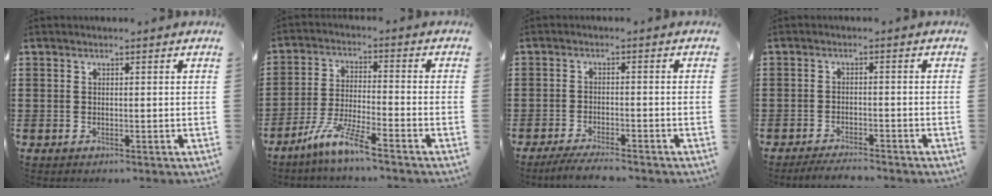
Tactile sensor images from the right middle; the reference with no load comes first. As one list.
[{"total": 7.2, "force": [-5.7, 0.1, 4.4], "torque": [-0.100, -0.013, -0.113]}, {"total": 3.3, "force": [-3.1, 0.0, 1.2], "torque": [-0.027, -0.005, -0.062]}, {"total": 2.7, "force": [-2.6, 0.1, 0.6], "torque": [-0.011, 0.001, -0.053]}]